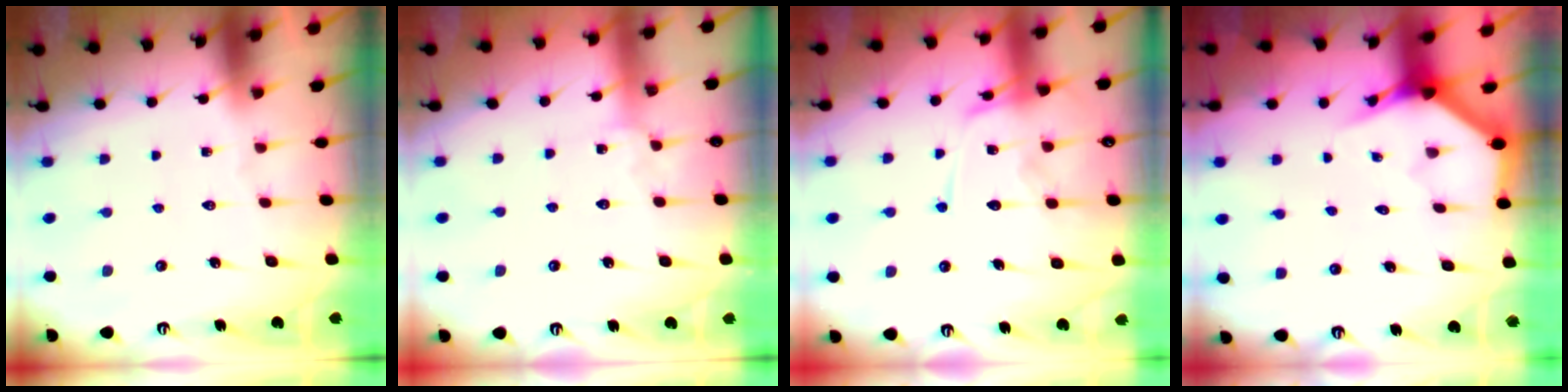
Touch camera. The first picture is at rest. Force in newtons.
{"total": 1.8, "press": 1.8, "slide": 0.2}
{"total": 13.7, "press": 13.7, "slide": 1.2}
{"total": 3.8, "press": 3.8, "slide": 0.4}